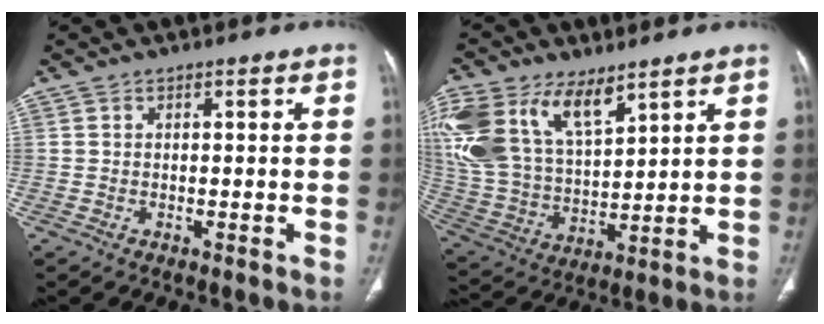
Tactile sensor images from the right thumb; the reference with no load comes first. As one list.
[{"total": 22.1, "force": [12.0, 12.0, 14.1], "torque": [-0.309, -0.017, 0.243]}]